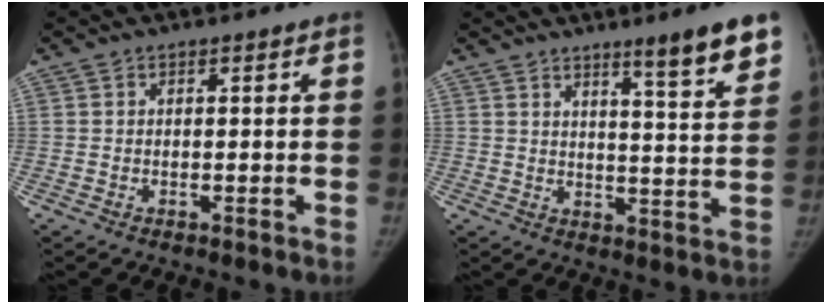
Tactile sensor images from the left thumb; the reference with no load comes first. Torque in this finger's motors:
{"motor_torque": [0.50, -0.19, 0.97, -0.52, 0.09]}